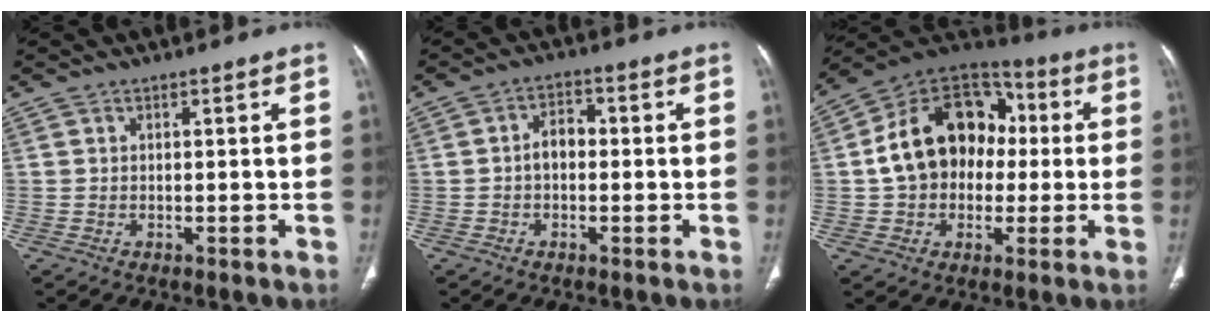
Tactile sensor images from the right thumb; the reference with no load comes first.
{"total": 3.9, "force": [-0.5, 2.7, 2.8], "torque": [-0.035, 0.019, -0.017]}
{"total": 18.5, "force": [0.7, 14.3, 11.8], "torque": [-0.162, 0.041, 0.004]}